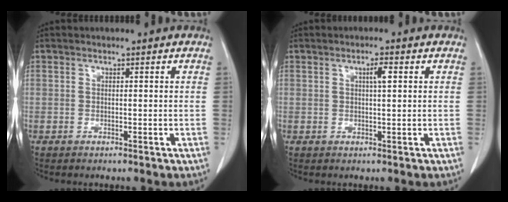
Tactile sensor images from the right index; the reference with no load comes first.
{"total": 2.1, "force": [0.7, 0.2, 2.0], "torque": [-0.034, 0.002, 0.011]}